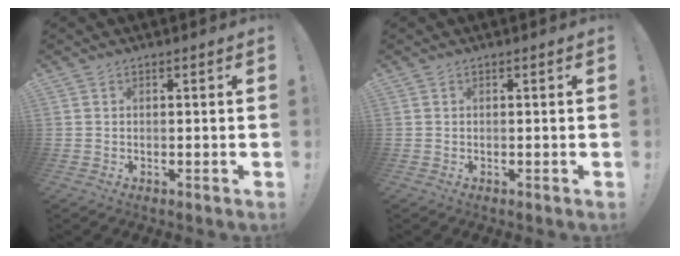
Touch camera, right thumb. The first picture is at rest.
{"total": 0.0}